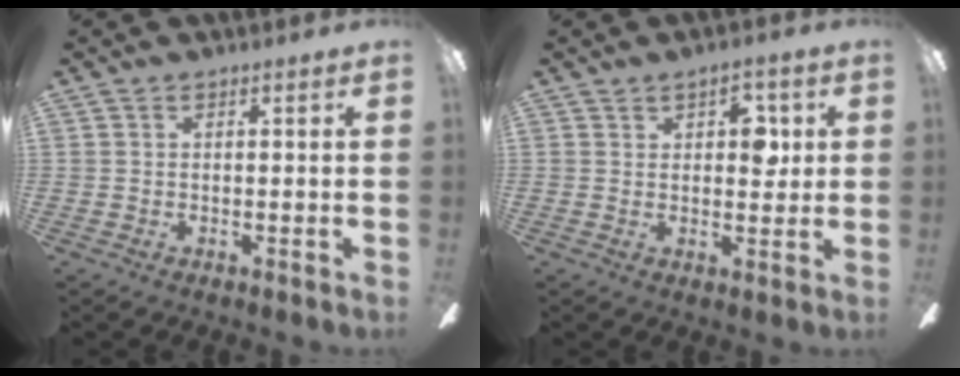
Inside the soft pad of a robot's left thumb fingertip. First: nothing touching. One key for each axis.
{"total": 5.9, "fx": 2.2, "fy": 3.1, "fz": 4.6, "tx": -0.052, "ty": -0.006, "tz": 0.030}